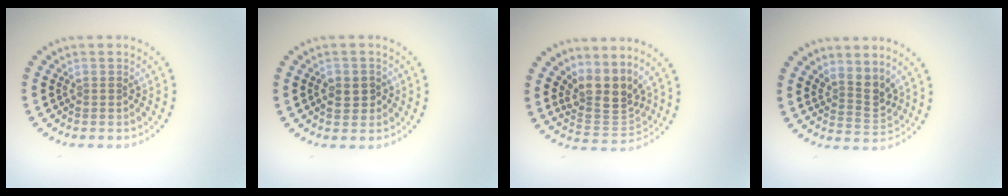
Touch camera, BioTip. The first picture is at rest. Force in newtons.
{"total": 2.3, "press": 2.2, "slide": 0.5}
{"total": 3.9, "press": 2.9, "slide": 2.6}
{"total": 2.7, "press": 2.0, "slide": 1.8}